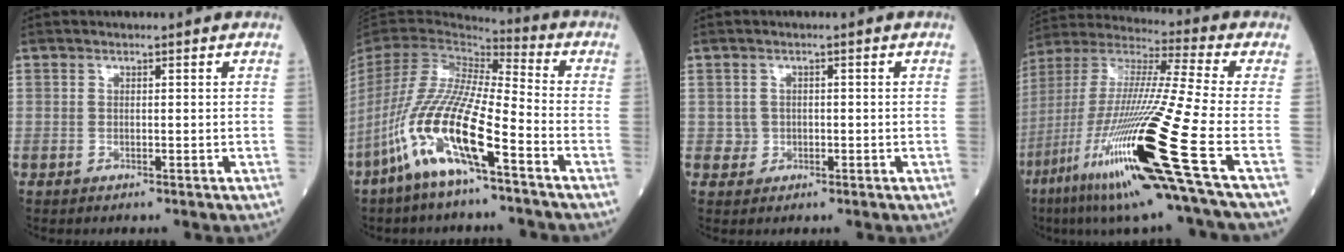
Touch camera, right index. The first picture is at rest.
{"total": 16.6, "force": [-8.2, 2.0, 14.3], "torque": [-0.311, -0.027, -0.161]}
{"total": 1.5, "force": [-0.2, 1.5, 0.1], "torque": [0.002, 0.005, -0.003]}
{"total": 25.7, "force": [-10.2, -0.3, 23.6], "torque": [-0.463, -0.051, -0.190]}